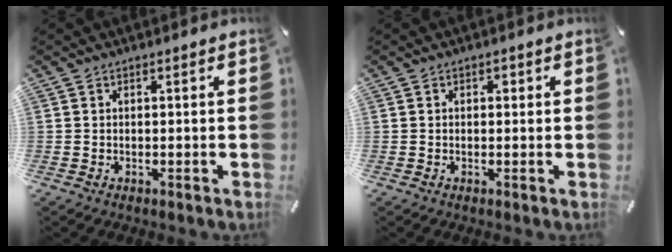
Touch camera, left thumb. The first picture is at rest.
{"total": 1.1, "force": [0.1, 0.9, 0.6], "torque": [-0.014, 0.007, 0.001]}